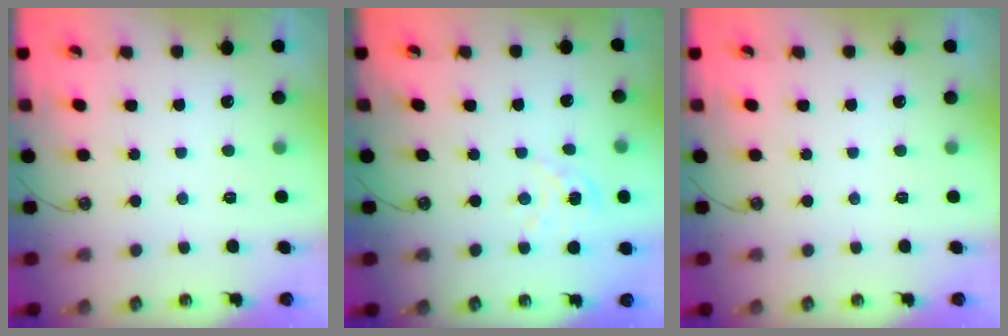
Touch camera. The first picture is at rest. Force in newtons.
{"total": 2.9, "press": 2.9, "slide": 0.3}
{"total": 0.0}